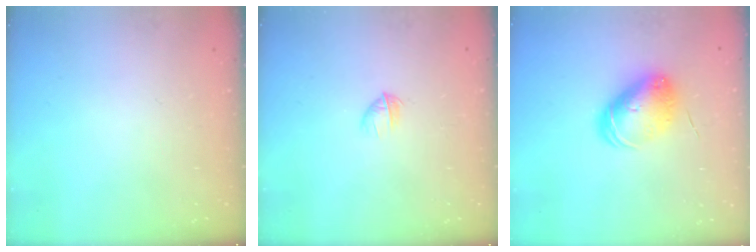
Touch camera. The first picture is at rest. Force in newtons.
{"total": 2.8, "press": 2.6, "slide": 0.9}
{"total": 10.0, "press": 10.0, "slide": 0.6}